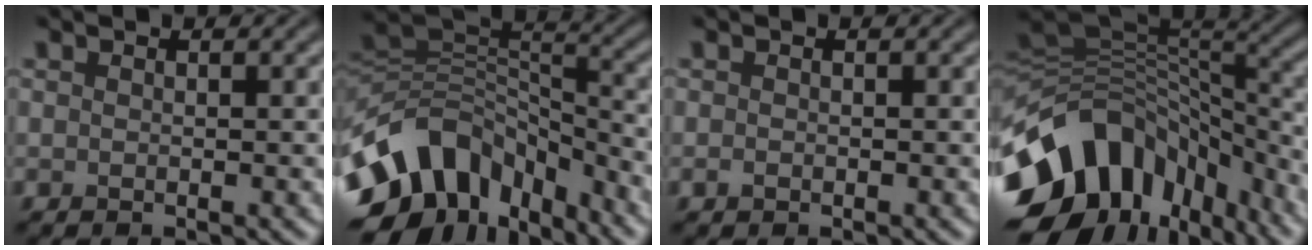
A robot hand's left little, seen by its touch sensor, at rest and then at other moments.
{"total": 11.7, "force": [-6.3, 7.8, 6.1], "torque": [-0.122, 0.013, -0.116]}
{"total": 0.6, "force": [-0.3, 0.4, 0.3], "torque": [-0.003, -0.005, -0.006]}
{"total": 14.4, "force": [-6.7, 10.0, 7.9], "torque": [-0.172, 0.000, -0.106]}